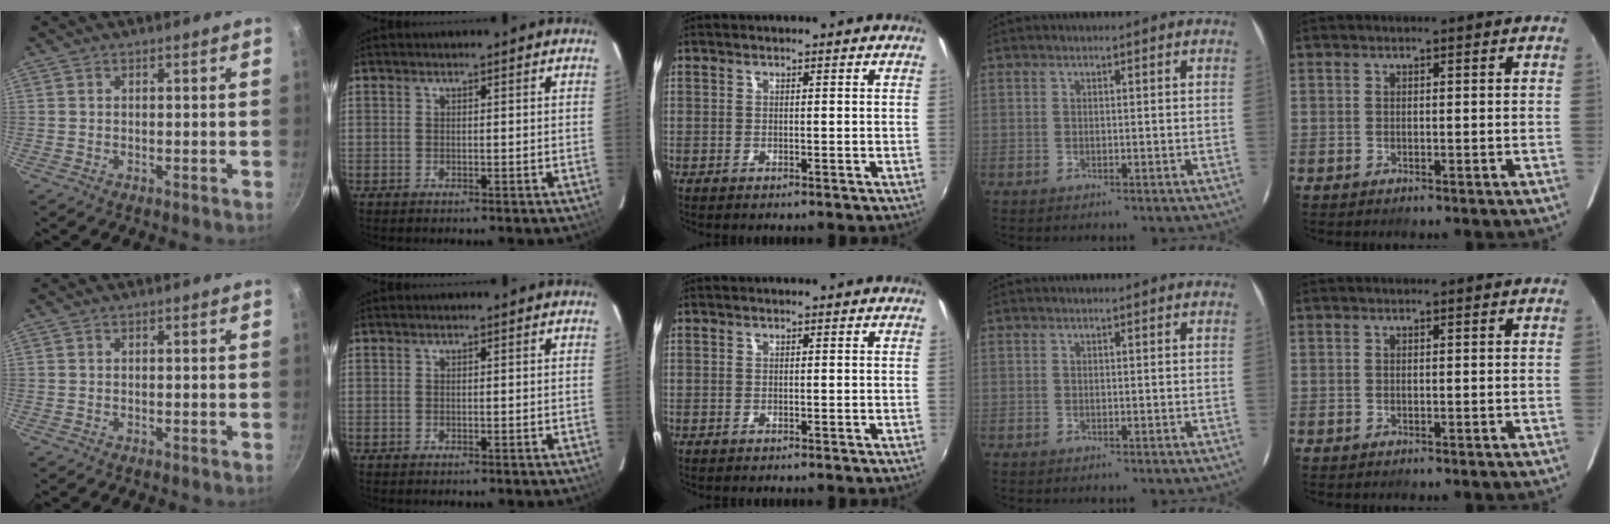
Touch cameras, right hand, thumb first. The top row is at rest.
{}